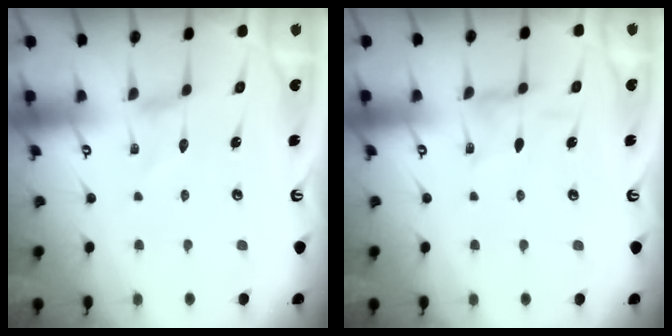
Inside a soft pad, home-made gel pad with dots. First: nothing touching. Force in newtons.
{"total": 3.0, "press": 2.9, "slide": 0.3}